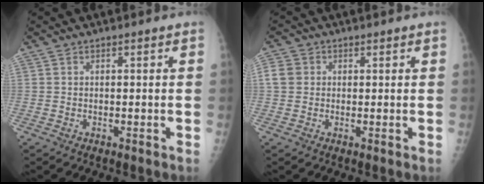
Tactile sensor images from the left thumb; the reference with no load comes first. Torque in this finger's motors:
{"motor_torque": [1.18, 3.82, 1.75, -0.77, 0.57]}